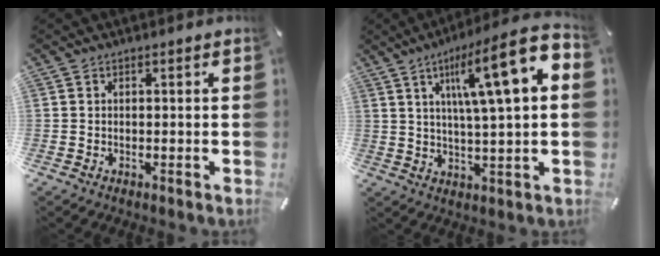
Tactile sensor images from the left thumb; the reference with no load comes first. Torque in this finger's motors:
{"motor_torque": [2.37, 2.64, 1.51, -1.26, 0.26]}